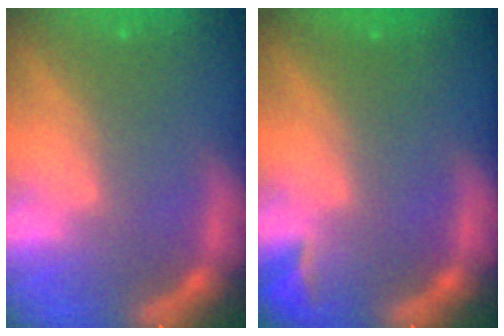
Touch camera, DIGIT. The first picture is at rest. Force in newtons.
{"total": 1.4}